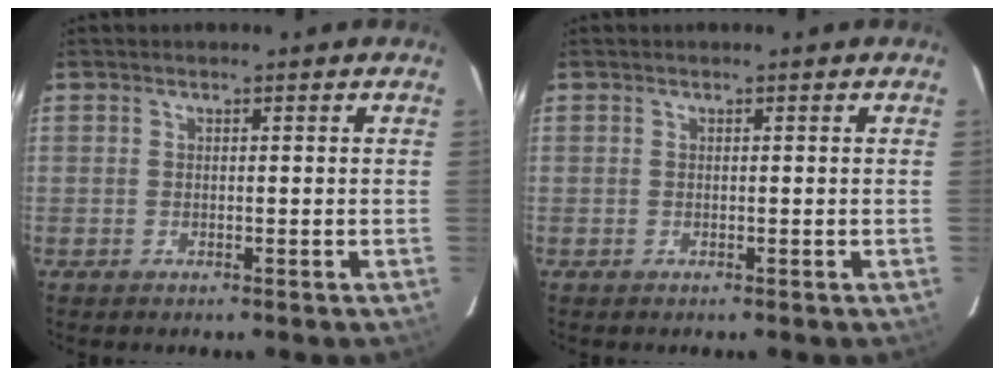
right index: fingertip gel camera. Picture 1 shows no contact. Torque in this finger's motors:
{"motor_torque": [-0.01, 0.00, -0.01, 0.00]}